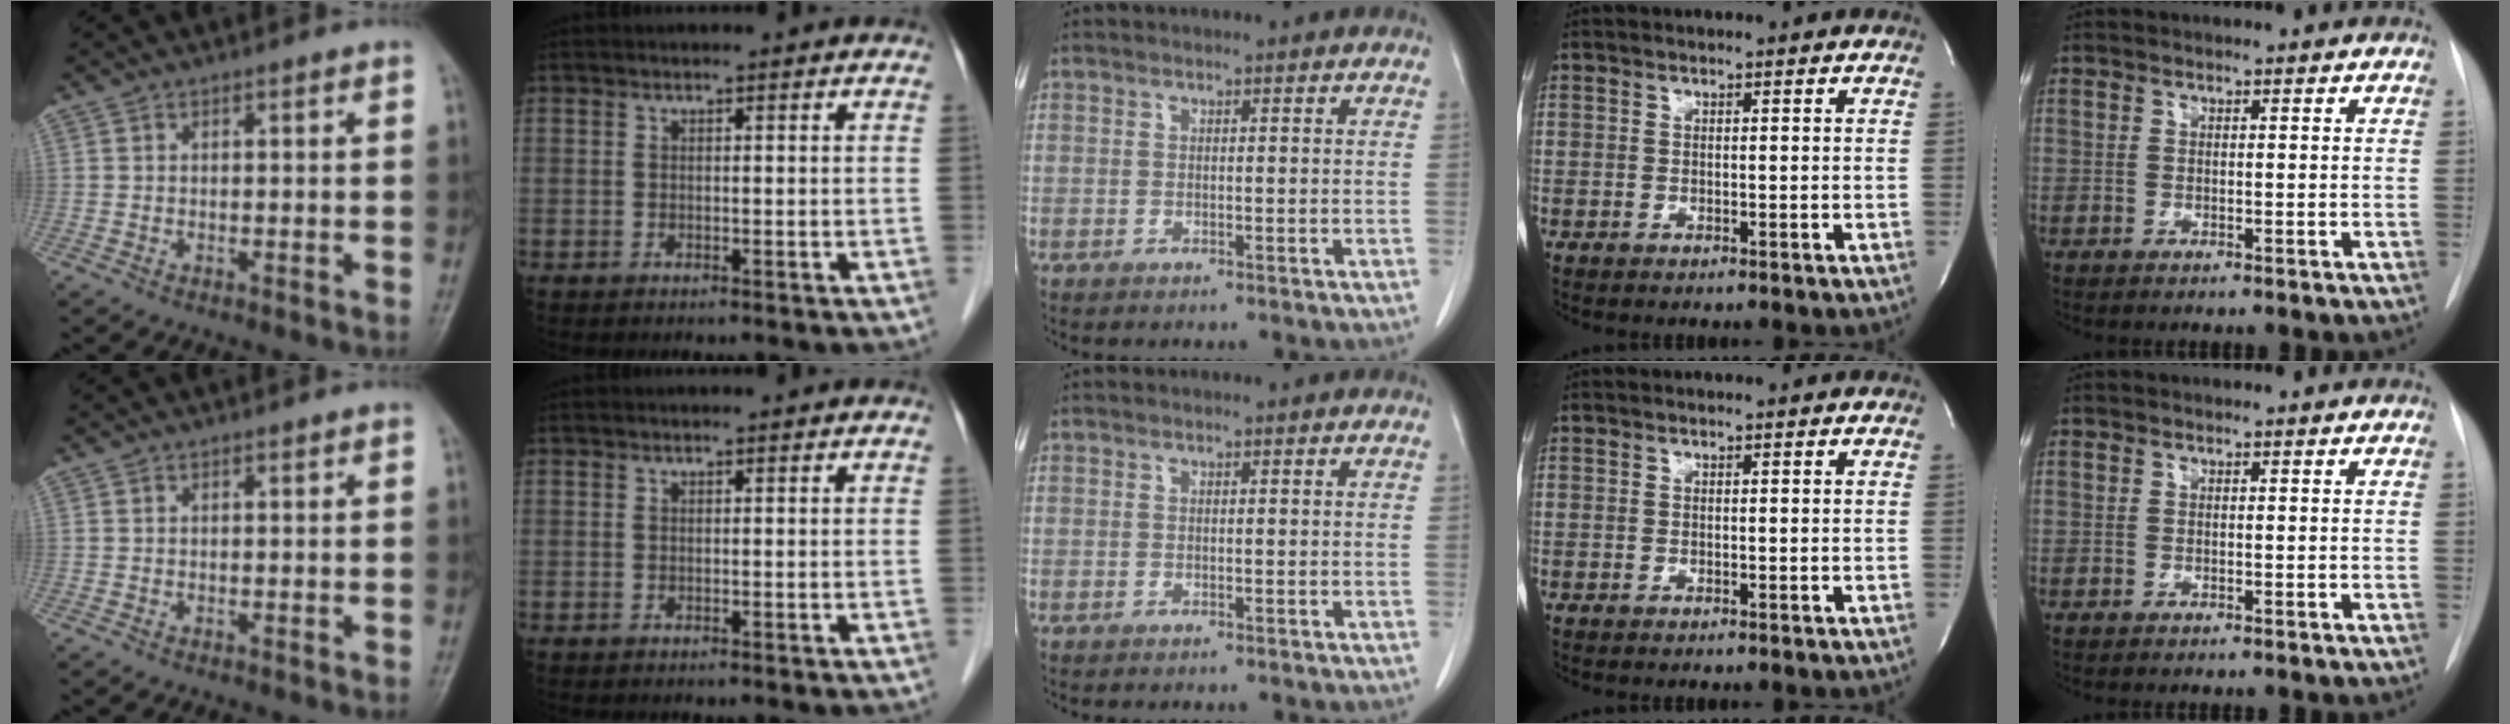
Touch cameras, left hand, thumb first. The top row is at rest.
{}